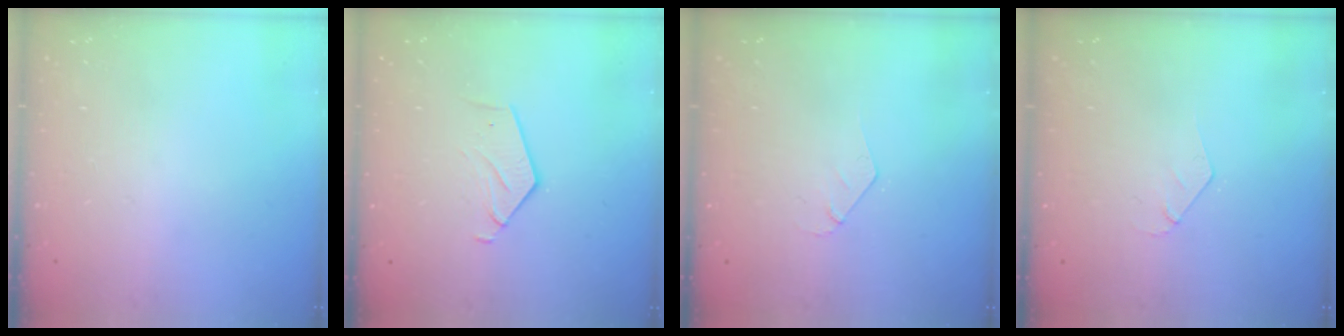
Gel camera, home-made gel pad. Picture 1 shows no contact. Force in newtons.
{"total": 3.0, "press": 3.0, "slide": 0.2}
{"total": 3.4, "press": 3.4, "slide": 0.3}
{"total": 3.4, "press": 3.4, "slide": 0.3}